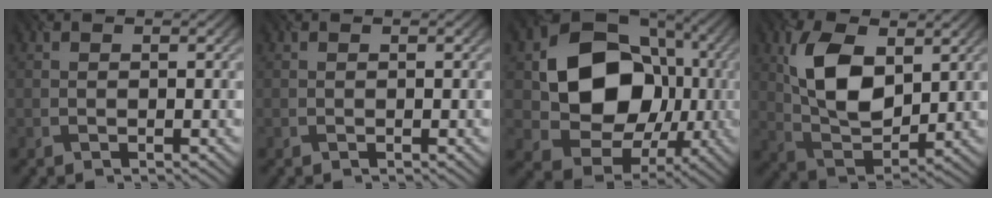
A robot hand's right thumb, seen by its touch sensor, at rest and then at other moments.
{"total": 0.0}
{"total": 14.4, "force": [0.5, 12.0, 7.9], "torque": [-0.135, -0.012, 0.022]}
{"total": 9.0, "force": [2.7, 5.3, 6.8], "torque": [-0.157, 0.004, 0.057]}